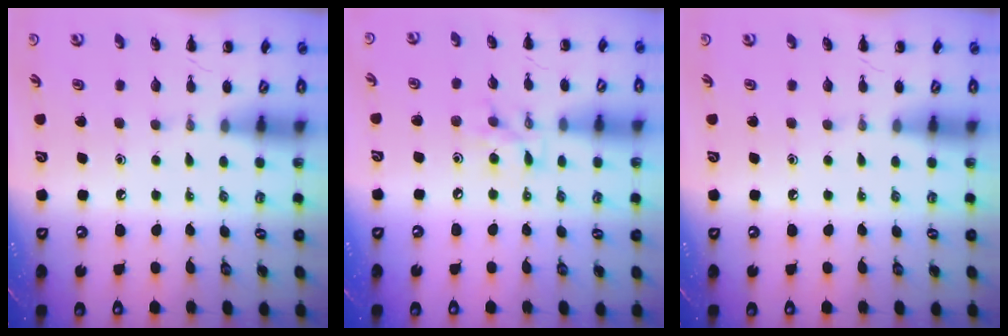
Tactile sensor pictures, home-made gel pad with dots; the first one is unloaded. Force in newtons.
{"total": 7.8, "press": 7.8, "slide": 0.6}
{"total": 0.0}